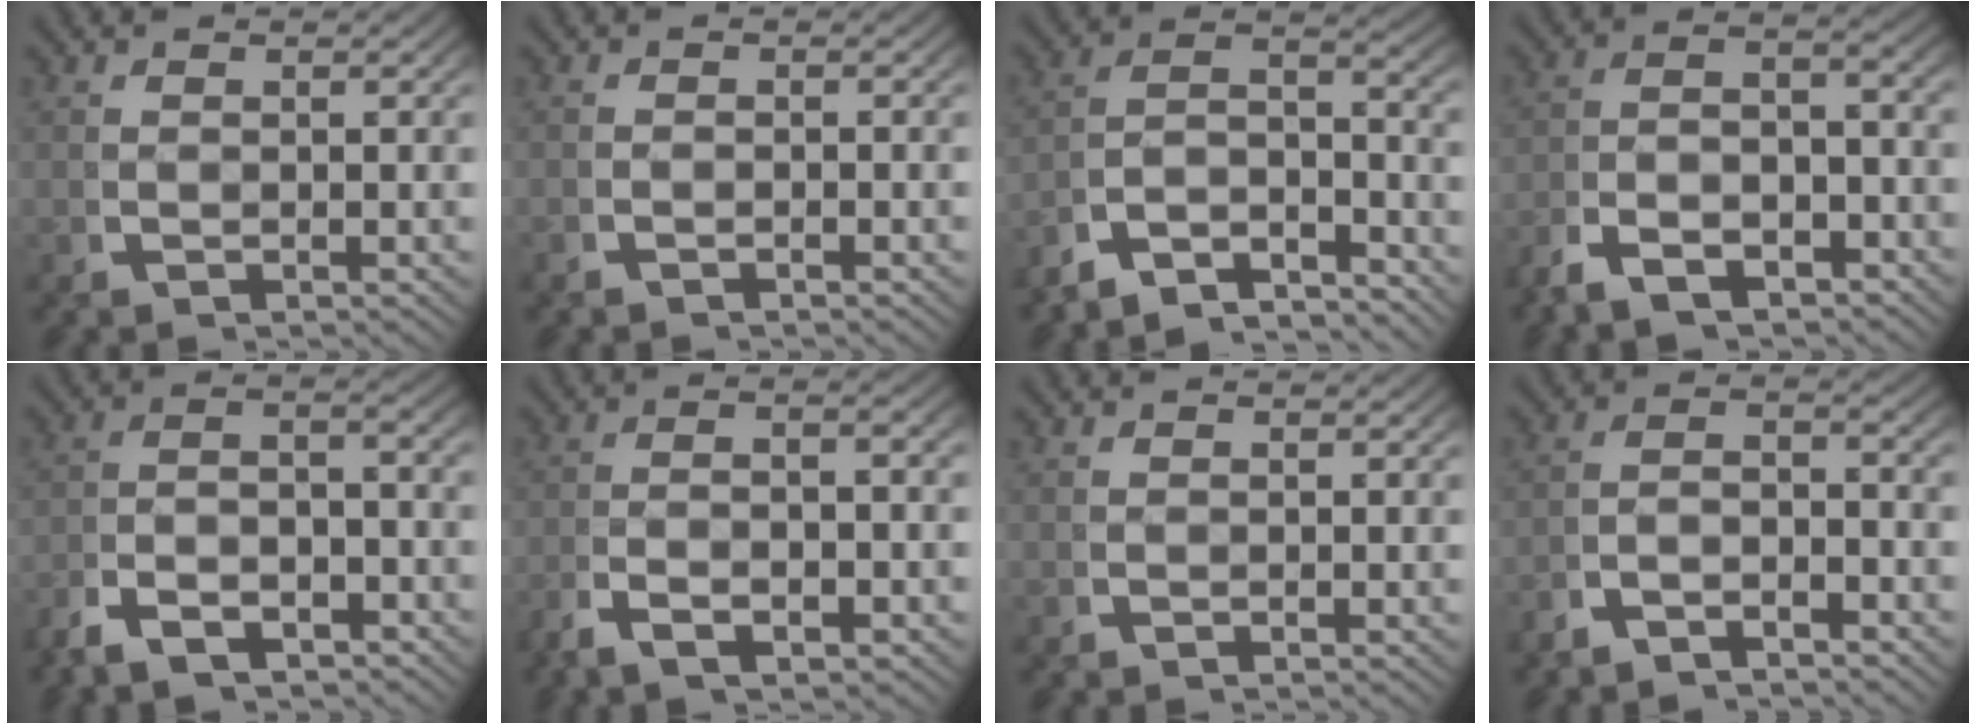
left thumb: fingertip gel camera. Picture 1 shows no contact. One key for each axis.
{"total": 0.7, "fx": -0.7, "fy": 0.0, "fz": 0.1, "tx": 0.002, "ty": 0.001, "tz": -0.017}
{"total": 8.8, "fx": -3.7, "fy": 5.6, "fz": 5.7, "tx": -0.111, "ty": -0.032, "tz": -0.065}
{"total": 4.8, "fx": -2.7, "fy": 2.3, "fz": 3.3, "tx": -0.055, "ty": -0.007, "tz": -0.047}
{"total": 4.4, "fx": -2.8, "fy": 1.9, "fz": 2.9, "tx": -0.049, "ty": -0.008, "tz": -0.048}
{"total": 4.2, "fx": -1.5, "fy": 1.3, "fz": 3.7, "tx": -0.073, "ty": 0.000, "tz": -0.028}
{"total": 0.0}
{"total": 3.0, "fx": -2.2, "fy": 1.2, "fz": 1.7, "tx": -0.029, "ty": -0.010, "tz": -0.043}